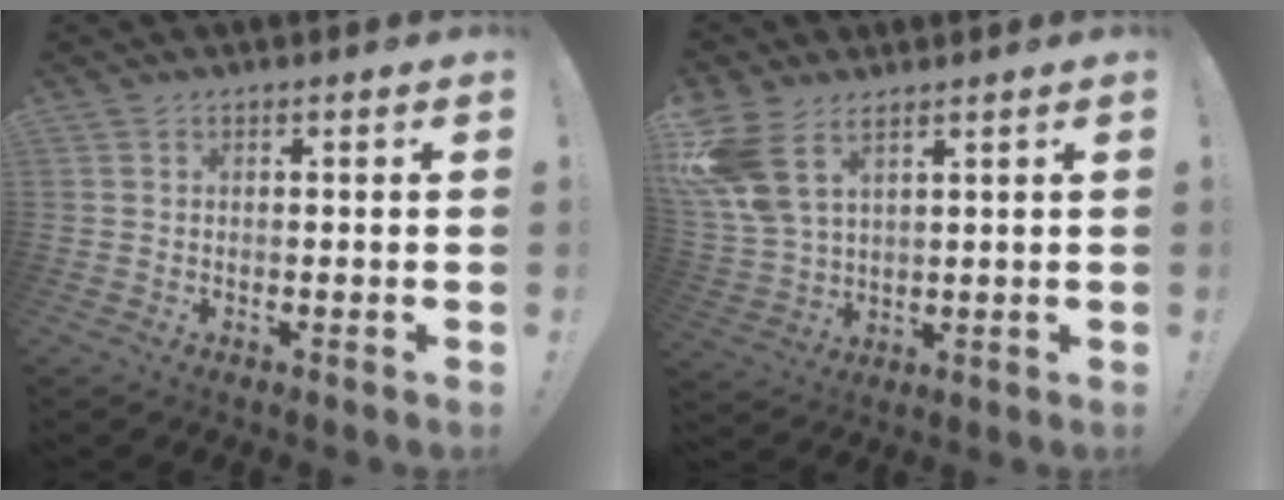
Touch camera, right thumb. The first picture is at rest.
{"total": 10.0, "force": [6.1, 5.1, 6.2], "torque": [-0.137, -0.024, 0.121]}